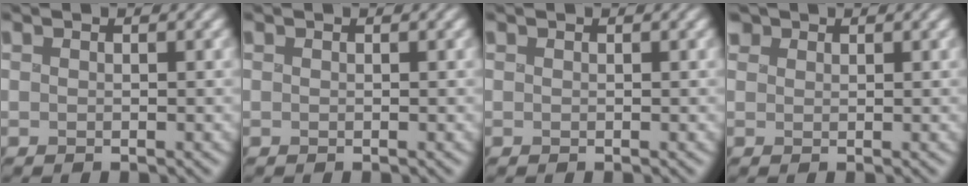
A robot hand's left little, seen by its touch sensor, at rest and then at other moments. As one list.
[{"total": 0.0}, {"total": 0.0}, {"total": 1.6, "force": [1.3, 0.9, 0.3], "torque": [-0.006, -0.004, 0.032]}]